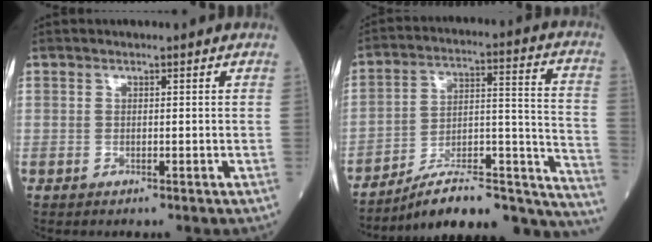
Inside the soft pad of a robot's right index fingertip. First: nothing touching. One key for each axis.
{"total": 23.1, "fx": -20.3, "fy": 4.1, "fz": 10.3, "tx": -0.076, "ty": 0.052, "tz": -0.295}